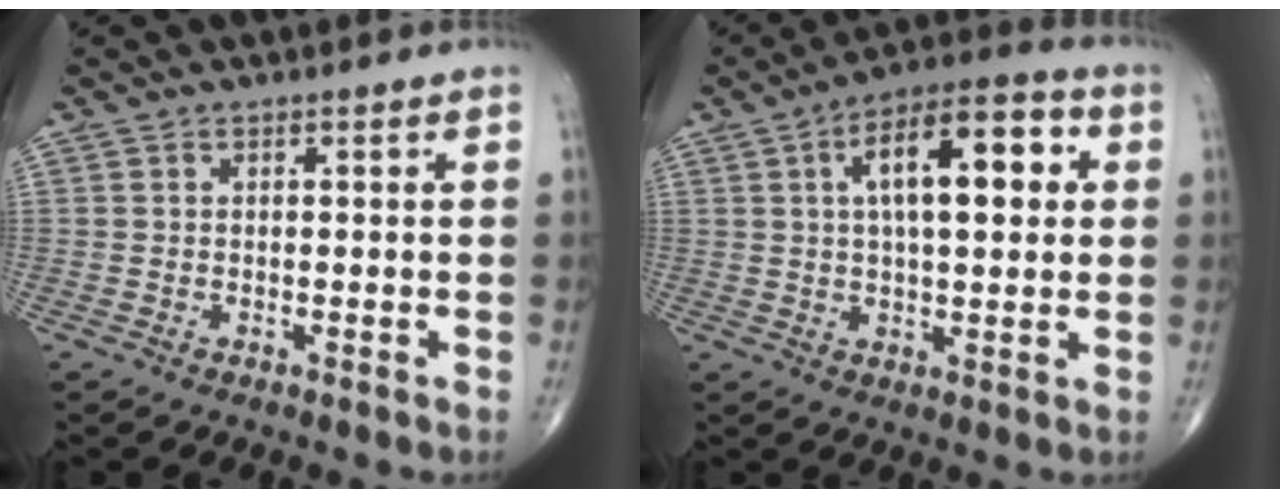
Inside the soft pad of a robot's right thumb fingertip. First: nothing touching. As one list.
[{"total": 15.6, "force": [3.7, 6.5, 13.7], "torque": [-0.191, 0.019, 0.051]}]